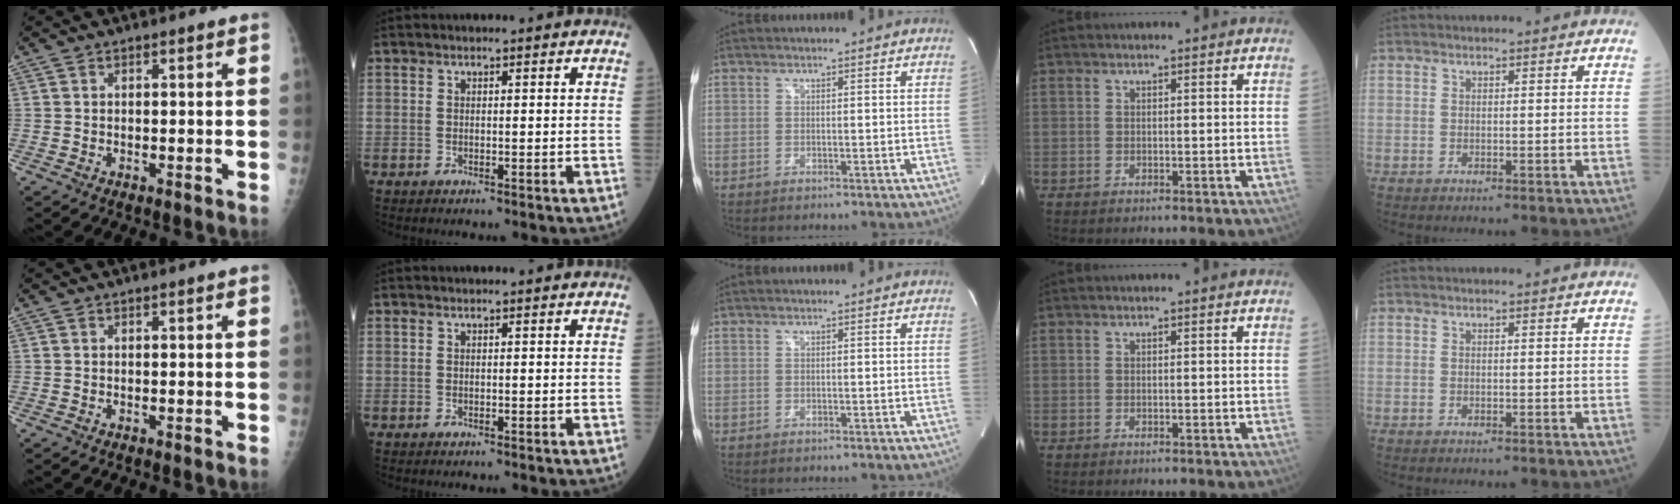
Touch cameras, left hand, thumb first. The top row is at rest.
{}